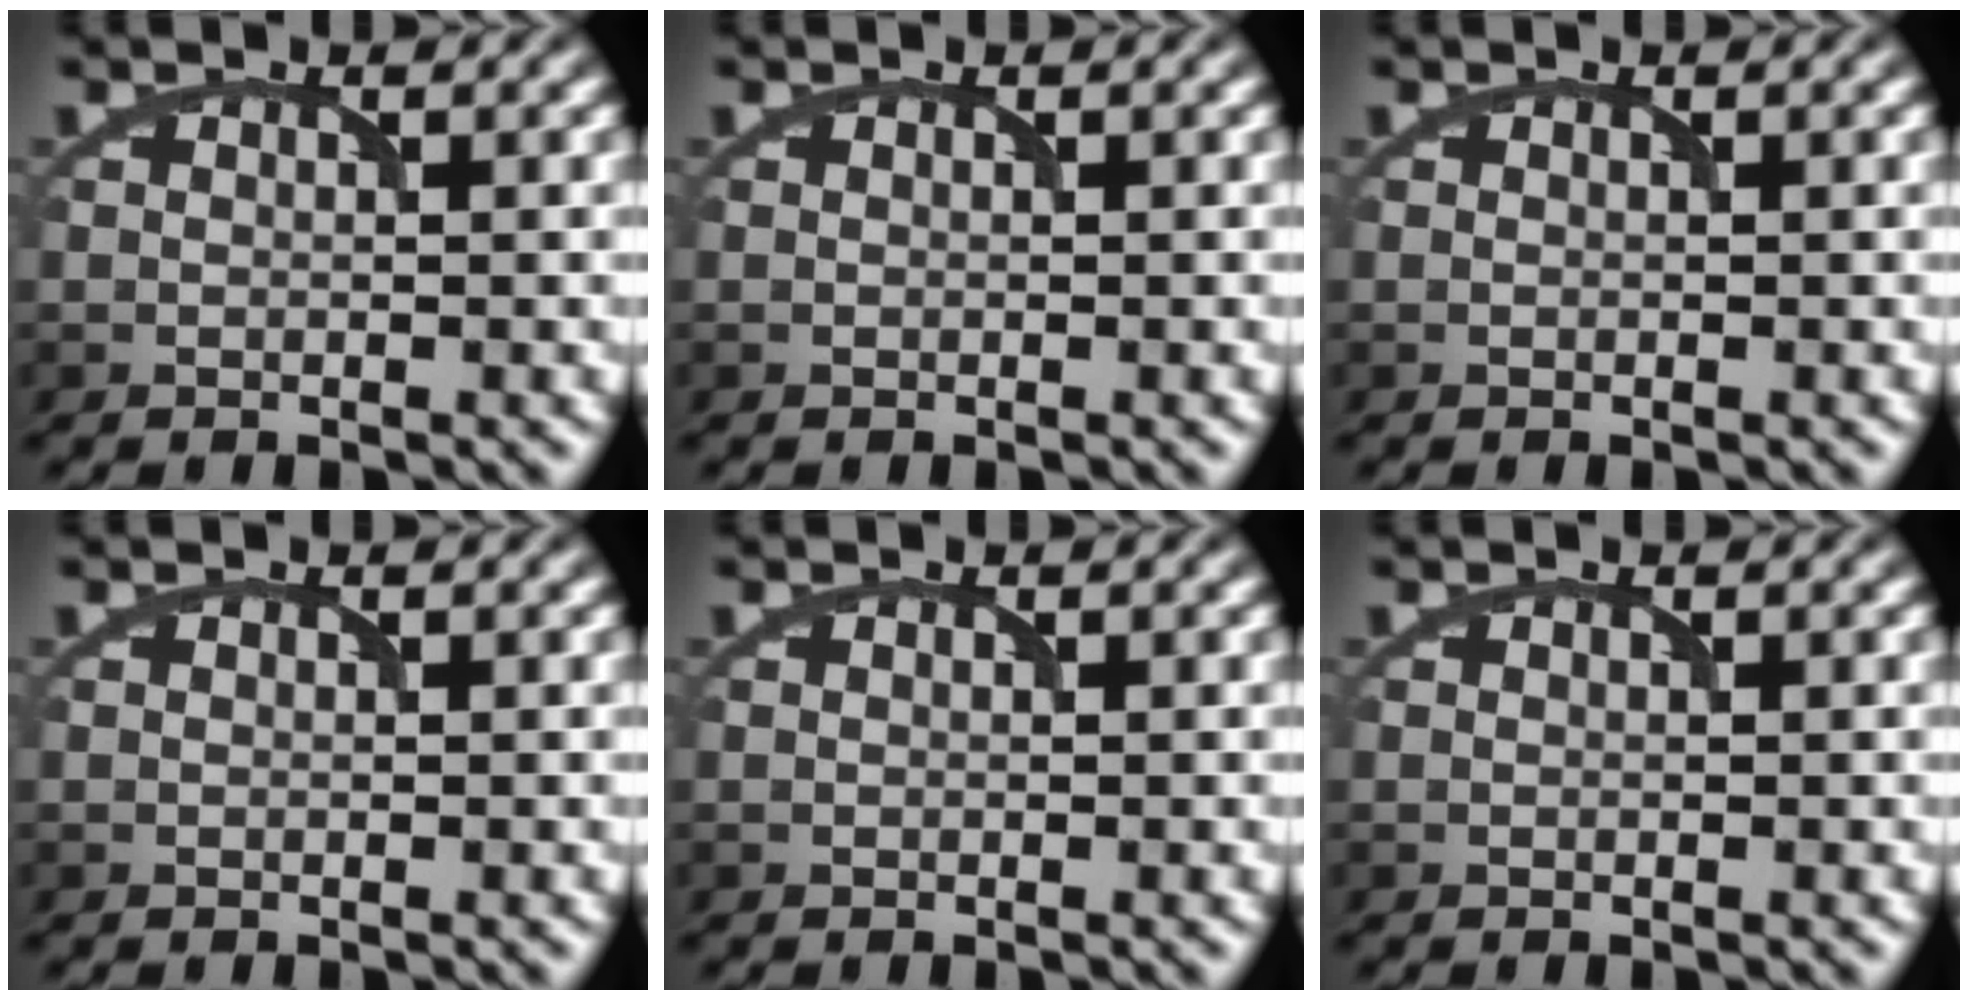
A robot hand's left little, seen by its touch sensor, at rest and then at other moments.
{"total": 0.0}
{"total": 0.0}
{"total": 0.0}
{"total": 0.0}
{"total": 0.0}